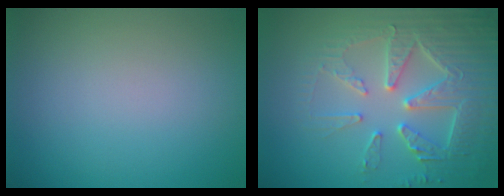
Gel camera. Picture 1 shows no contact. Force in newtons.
{"total": 6.2, "press": 5.4, "slide": 3.1}